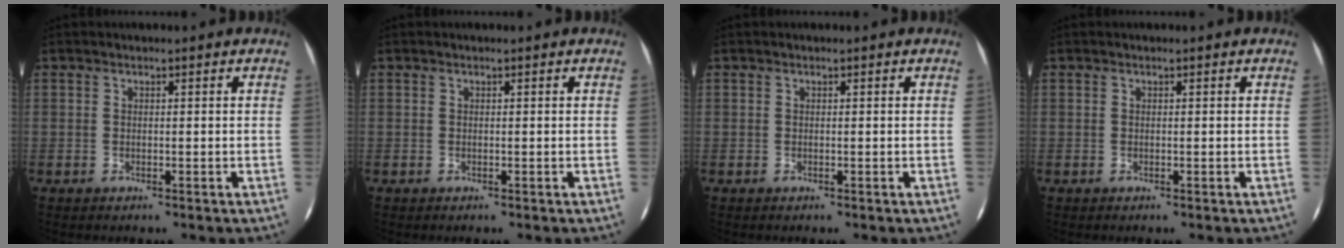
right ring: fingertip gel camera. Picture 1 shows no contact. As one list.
[{"total": 0.0}, {"total": 0.0}, {"total": 0.0}]